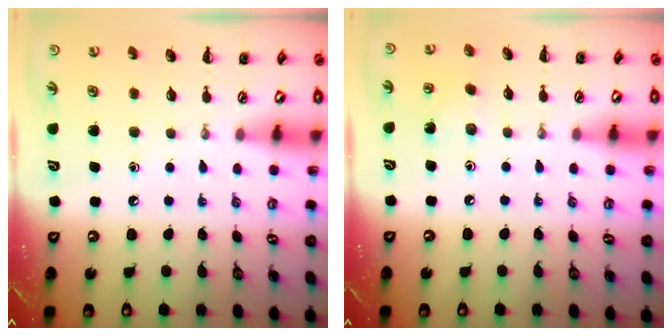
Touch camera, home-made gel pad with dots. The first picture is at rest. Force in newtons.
{"total": 6.2, "press": 6.1, "slide": 1.5}